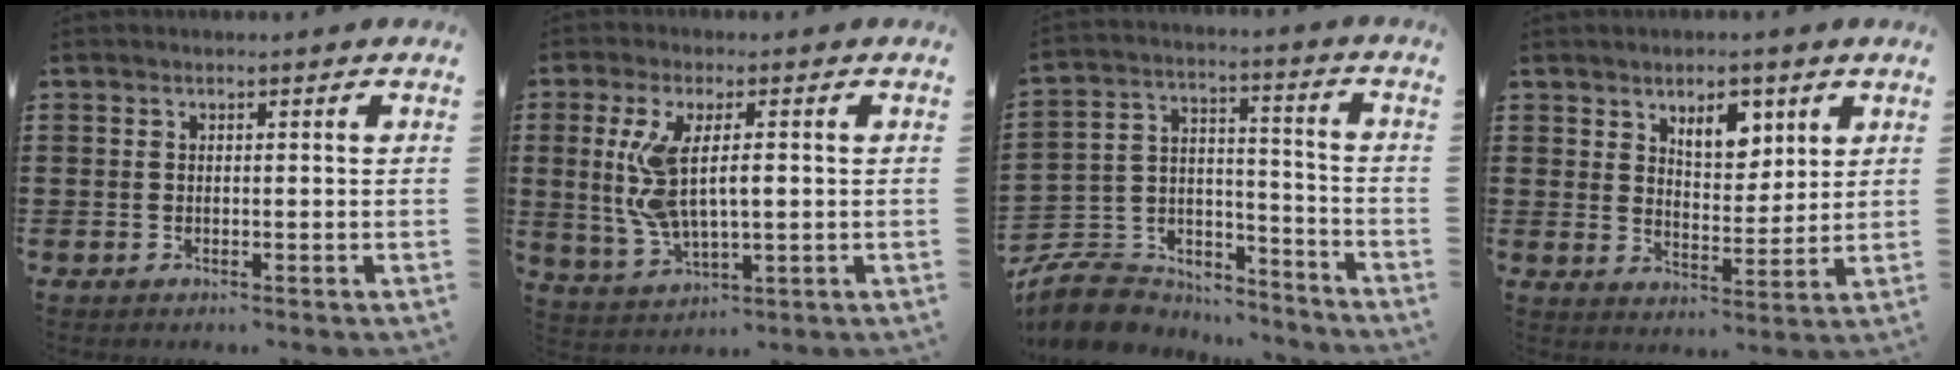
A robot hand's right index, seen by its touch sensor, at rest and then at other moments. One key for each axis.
{"total": 8.7, "fx": 0.9, "fy": 3.4, "fz": 7.9, "tx": -0.185, "ty": -0.003, "tz": 0.006}
{"total": 8.1, "fx": -7.3, "fy": 3.3, "fz": 1.1, "tx": -0.038, "ty": 0.013, "tz": -0.142}
{"total": 5.8, "fx": 3.5, "fy": 3.2, "fz": 3.5, "tx": -0.055, "ty": 0.003, "tz": 0.058}